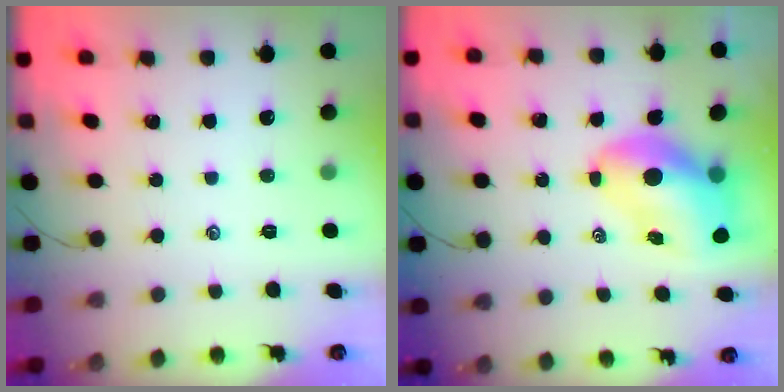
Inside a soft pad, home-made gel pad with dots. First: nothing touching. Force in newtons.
{"total": 9.9, "press": 9.4, "slide": 3.0}